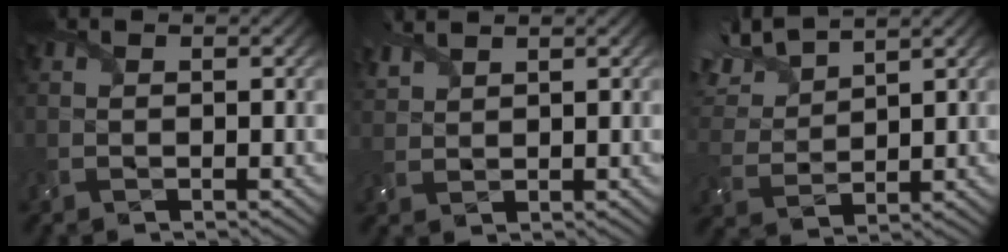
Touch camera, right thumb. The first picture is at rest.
{"total": 2.7, "force": [2.4, 0.7, 0.9], "torque": [-0.028, 0.008, 0.055]}
{"total": 7.4, "force": [5.8, 2.3, 4.0], "torque": [-0.108, 0.020, 0.115]}